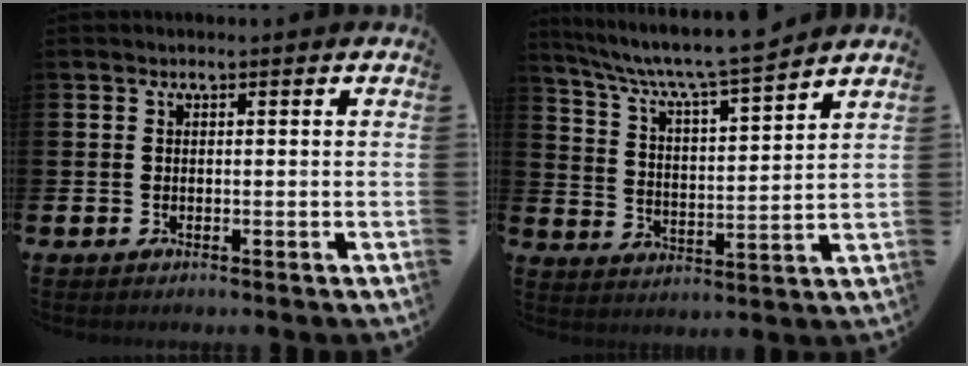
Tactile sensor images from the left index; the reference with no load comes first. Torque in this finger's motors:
{"motor_torque": [0.31, -0.31, 0.70, 0.21]}